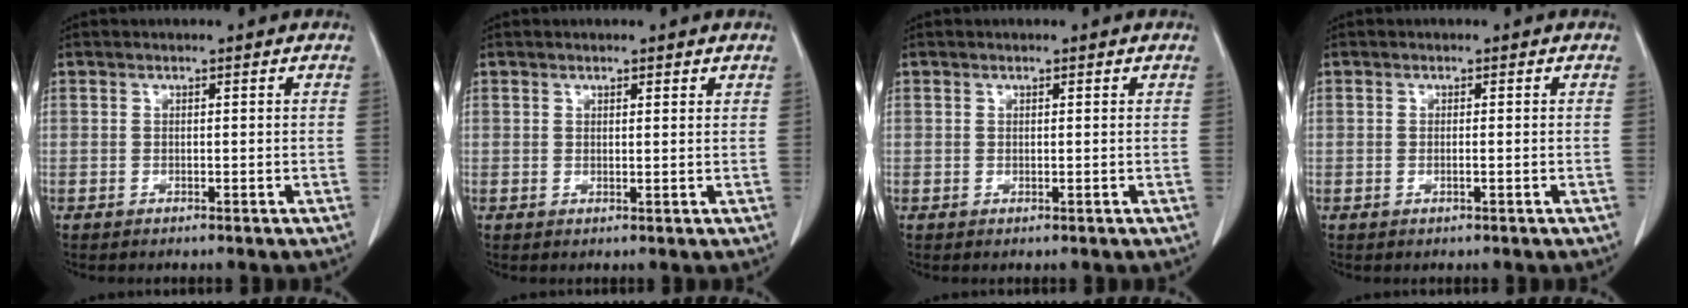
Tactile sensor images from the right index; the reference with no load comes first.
{"total": 1.3, "force": [1.1, 0.2, 0.7], "torque": [-0.011, -0.004, 0.016]}
{"total": 0.0}
{"total": 0.7, "force": [-0.2, 0.0, 0.6], "torque": [-0.014, -0.001, -0.002]}